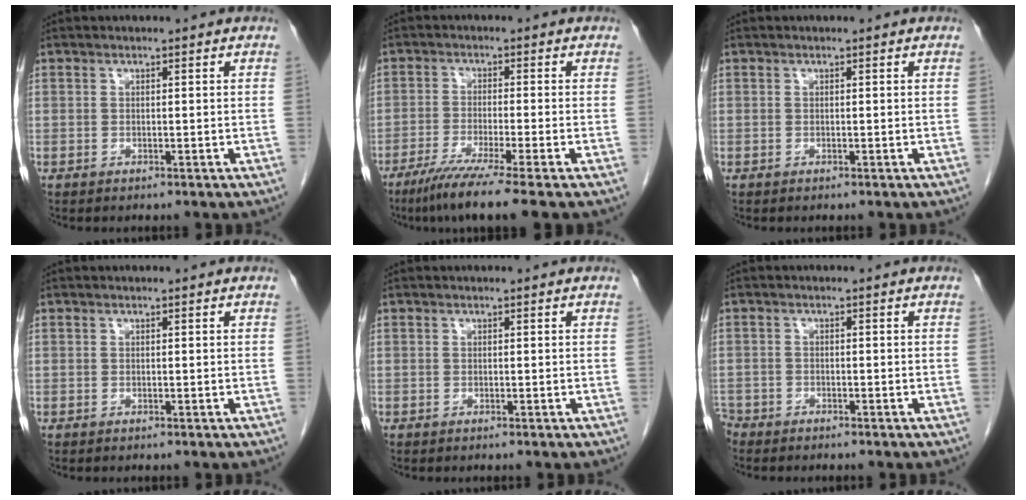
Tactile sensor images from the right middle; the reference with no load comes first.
{"total": 8.7, "force": [-6.4, -1.5, 5.7], "torque": [-0.092, -0.028, -0.105]}
{"total": 0.0}
{"total": 0.0}
{"total": 0.0}
{"total": 3.1, "force": [-2.8, 1.4, 0.3], "torque": [-0.009, 0.000, -0.052]}